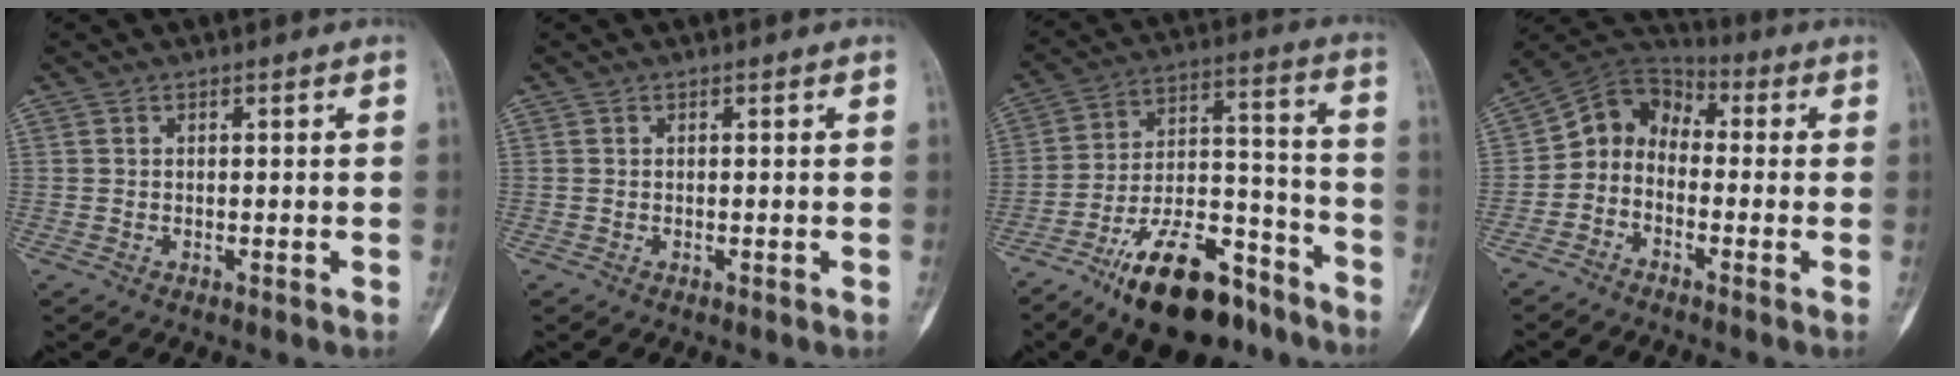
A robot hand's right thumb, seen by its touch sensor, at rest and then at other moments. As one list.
[{"total": 0.0}, {"total": 20.4, "force": [-13.8, 8.5, 12.4], "torque": [-0.201, 0.095, -0.229]}, {"total": 8.0, "force": [-1.9, 6.4, 4.4], "torque": [-0.061, 0.053, -0.057]}]